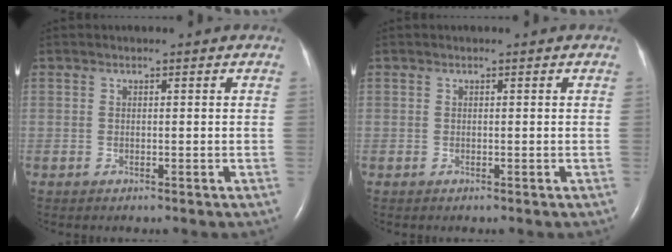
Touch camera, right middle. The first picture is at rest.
{"total": 0.0}